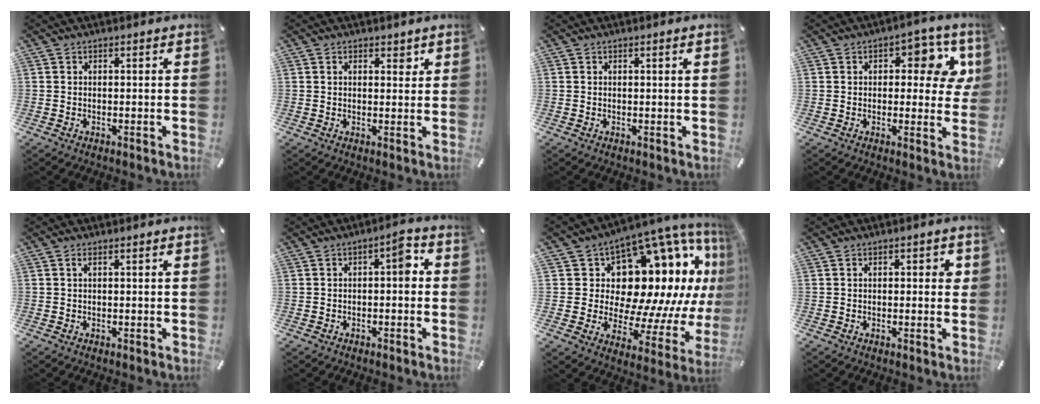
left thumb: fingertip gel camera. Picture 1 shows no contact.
{"total": 2.1, "force": [1.2, 1.2, 1.3], "torque": [-0.012, -0.003, 0.016]}
{"total": 0.6, "force": [0.2, -0.1, 0.6], "torque": [-0.010, -0.001, 0.003]}
{"total": 9.7, "force": [3.3, 5.3, 7.4], "torque": [-0.085, -0.012, 0.048]}
{"total": 1.1, "force": [0.3, 0.1, 1.1], "torque": [-0.022, 0.000, 0.005]}
{"total": 5.1, "force": [-0.2, 2.1, 4.6], "torque": [-0.065, 0.009, -0.013]}
{"total": 19.3, "force": [7.6, 12.3, 12.8], "torque": [-0.191, -0.098, 0.145]}
{"total": 2.2, "force": [0.3, 1.0, 1.9], "torque": [-0.023, -0.001, 0.000]}